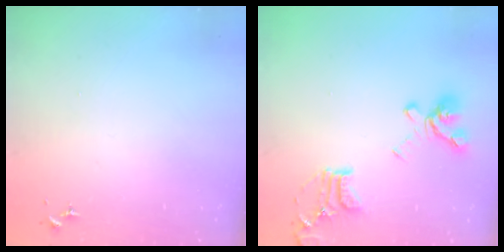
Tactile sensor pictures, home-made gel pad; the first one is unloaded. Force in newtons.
{"total": 18.0, "press": 17.9, "slide": 1.9}